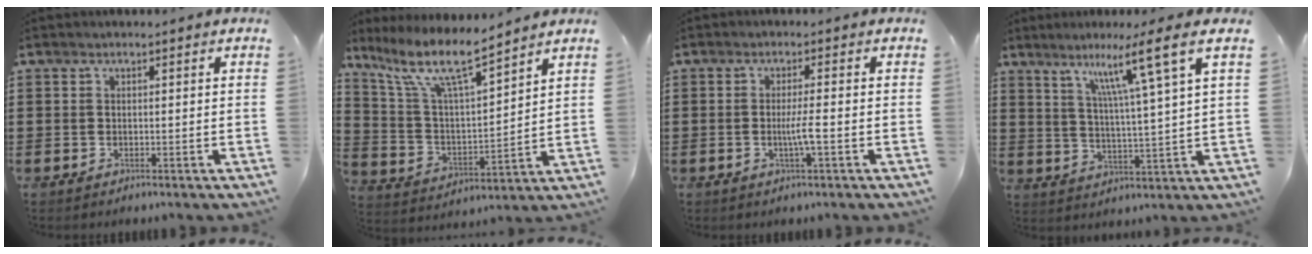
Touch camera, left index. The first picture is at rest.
{"total": 10.3, "force": [8.0, 1.6, 6.3], "torque": [-0.151, -0.040, 0.135]}
{"total": 3.4, "force": [-0.7, -0.1, 3.3], "torque": [-0.064, -0.008, -0.018]}
{"total": 10.1, "force": [6.1, -1.0, 7.9], "torque": [-0.146, -0.022, 0.089]}